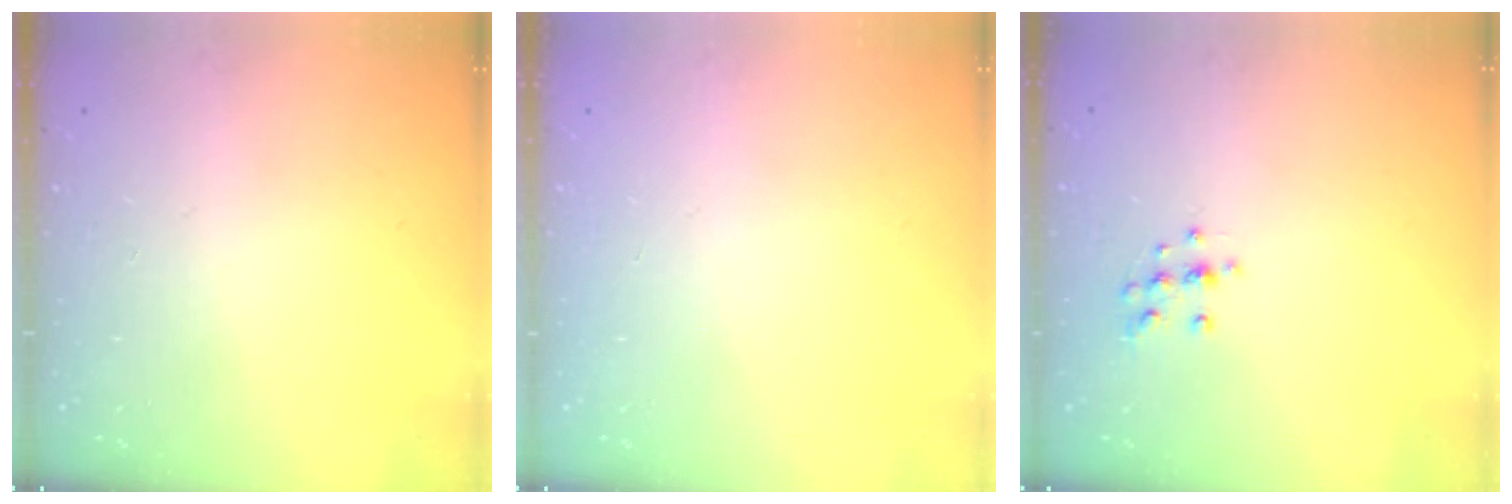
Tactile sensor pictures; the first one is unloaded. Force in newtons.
{"total": 0.0}
{"total": 9.0, "press": 8.9, "slide": 0.8}